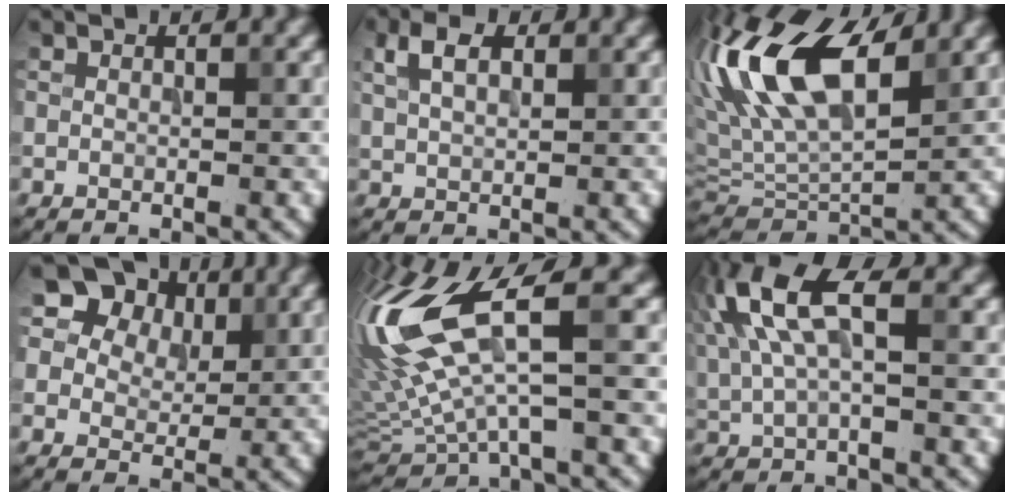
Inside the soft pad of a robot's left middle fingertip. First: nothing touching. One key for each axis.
{"total": 3.1, "fx": 1.5, "fy": 1.6, "fz": 2.1, "tx": -0.047, "ty": 0.005, "tz": 0.030}
{"total": 12.5, "fx": 4.2, "fy": 5.1, "fz": 10.5, "tx": -0.212, "ty": 0.028, "tz": 0.069}
{"total": 14.4, "fx": 8.1, "fy": 10.2, "fz": 6.2, "tx": -0.143, "ty": 0.047, "tz": 0.126}
{"total": 12.0, "fx": 2.2, "fy": 4.0, "fz": 11.0, "tx": -0.248, "ty": 0.000, "tz": 0.038}
{"total": 6.6, "fx": 1.9, "fy": 2.5, "fz": 5.8, "tx": -0.131, "ty": 0.013, "tz": 0.033}